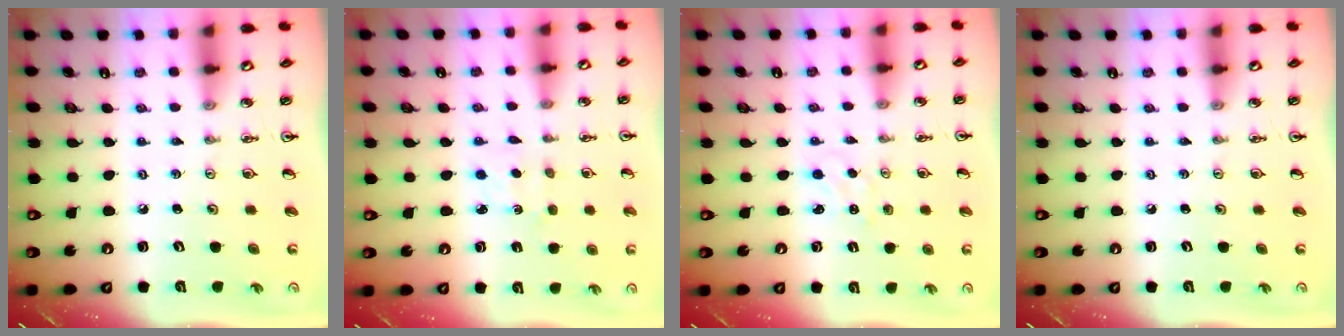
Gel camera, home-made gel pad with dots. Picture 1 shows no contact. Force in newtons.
{"total": 0.9, "press": 0.9, "slide": 0.2}
{"total": 0.5, "press": 0.5, "slide": 0.1}
{"total": 0.0}